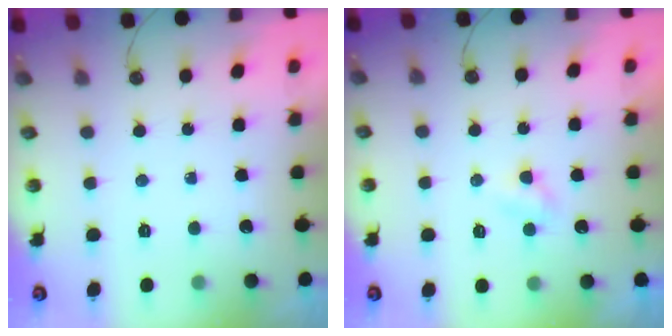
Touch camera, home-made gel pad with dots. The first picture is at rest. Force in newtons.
{"total": 2.0, "press": 2.0, "slide": 0.3}